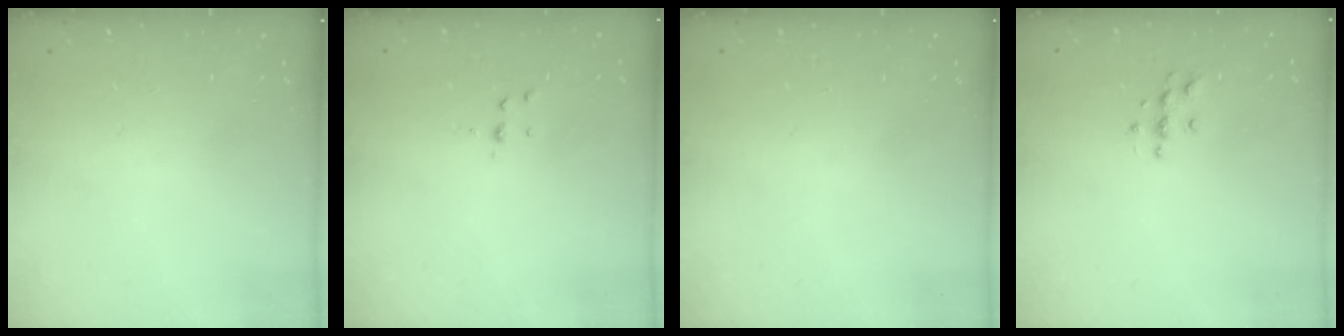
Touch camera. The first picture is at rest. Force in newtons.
{"total": 3.9, "press": 3.9, "slide": 0.4}
{"total": 0.0}
{"total": 4.9, "press": 4.8, "slide": 0.6}